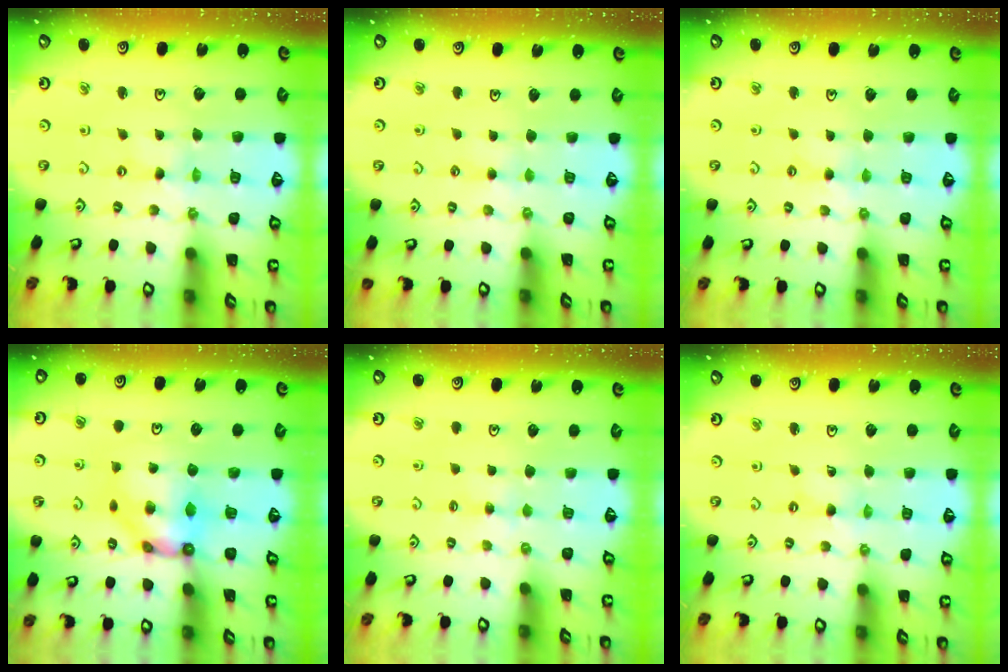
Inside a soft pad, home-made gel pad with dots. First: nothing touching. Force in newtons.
{"total": 2.0, "press": 2.0, "slide": 0.4}
{"total": 2.7, "press": 2.6, "slide": 0.4}
{"total": 8.3, "press": 8.2, "slide": 0.6}
{"total": 3.4, "press": 3.4, "slide": 0.5}
{"total": 0.0}